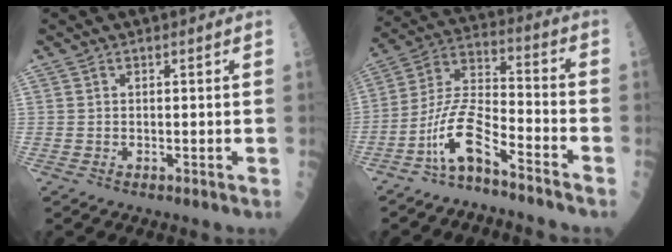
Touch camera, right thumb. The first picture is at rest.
{"total": 10.9, "force": [-7.1, 2.8, 7.8], "torque": [-0.171, 0.082, -0.136]}